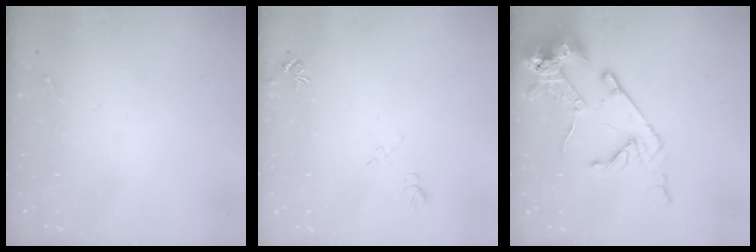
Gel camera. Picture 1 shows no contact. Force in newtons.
{"total": 5.3, "press": 5.2, "slide": 0.9}
{"total": 14.9, "press": 14.8, "slide": 2.0}